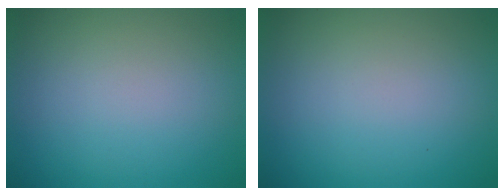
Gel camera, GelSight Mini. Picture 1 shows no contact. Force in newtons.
{"total": 0.0}